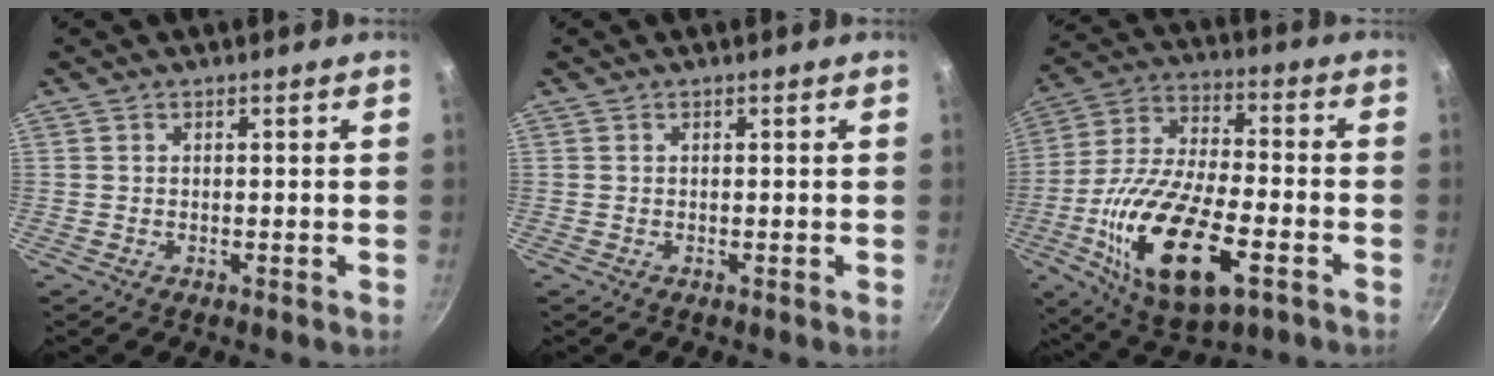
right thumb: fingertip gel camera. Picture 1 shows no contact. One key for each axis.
{"total": 0.0}
{"total": 22.6, "fx": -7.7, "fy": 10.0, "fz": 18.7, "tx": -0.351, "ty": 0.015, "tz": -0.140}